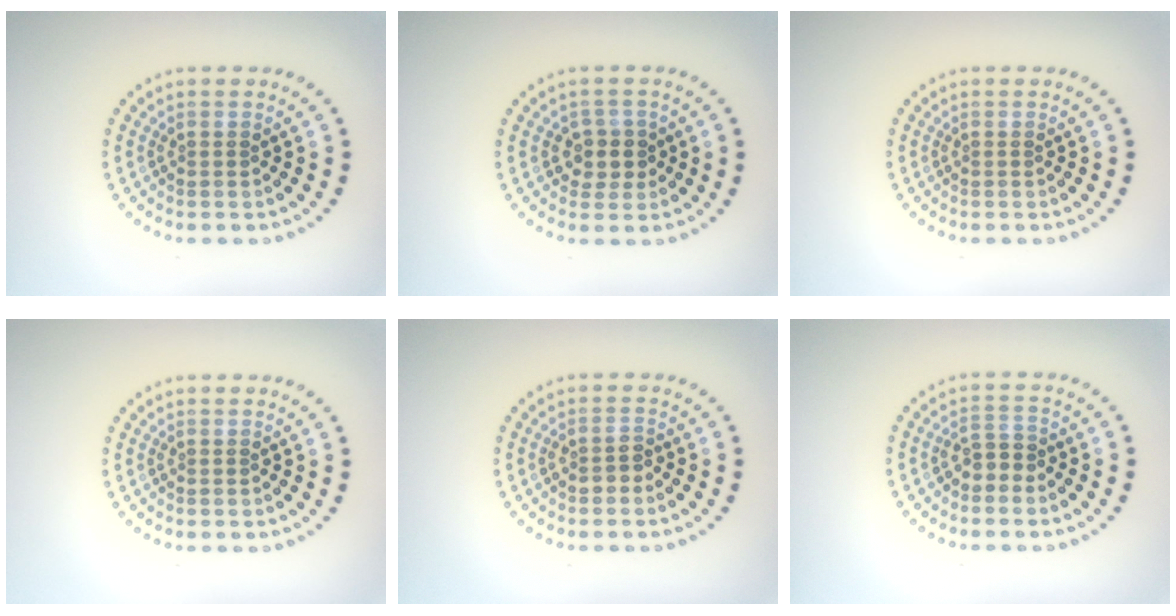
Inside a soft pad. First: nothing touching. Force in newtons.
{"total": 2.2, "press": 2.0, "slide": 1.0}
{"total": 0.0}
{"total": 0.0}
{"total": 1.4, "press": 1.3, "slide": 0.6}
{"total": 1.8, "press": 1.6, "slide": 0.9}